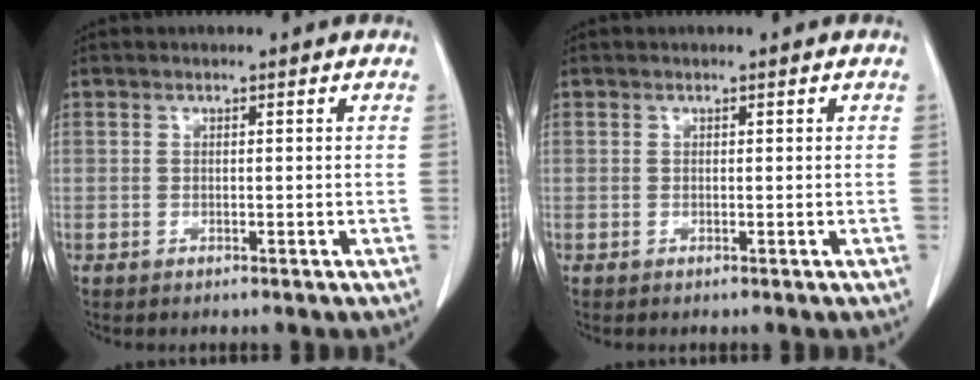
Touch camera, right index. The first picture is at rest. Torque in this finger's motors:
{"motor_torque": [0.03, -0.02, 0.04, 0.01]}